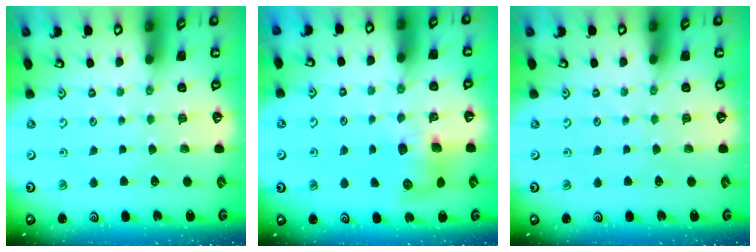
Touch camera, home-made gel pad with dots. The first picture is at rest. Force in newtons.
{"total": 8.2, "press": 8.1, "slide": 0.3}
{"total": 0.0}